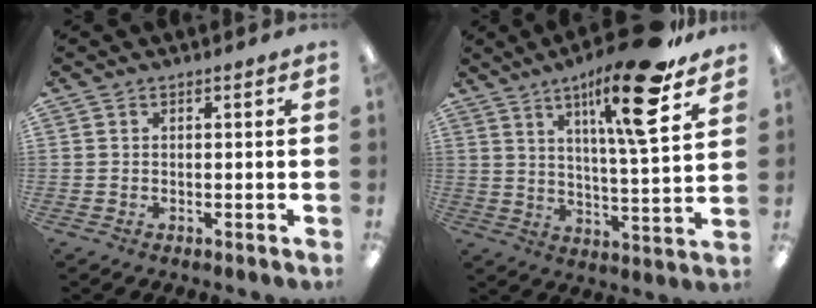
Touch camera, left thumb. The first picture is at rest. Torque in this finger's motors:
{"motor_torque": [0.47, 0.46, 1.17, -1.56, 0.10]}